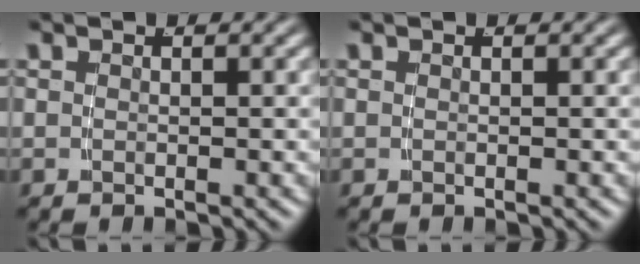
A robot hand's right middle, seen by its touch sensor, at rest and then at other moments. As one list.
[{"total": 0.0}]